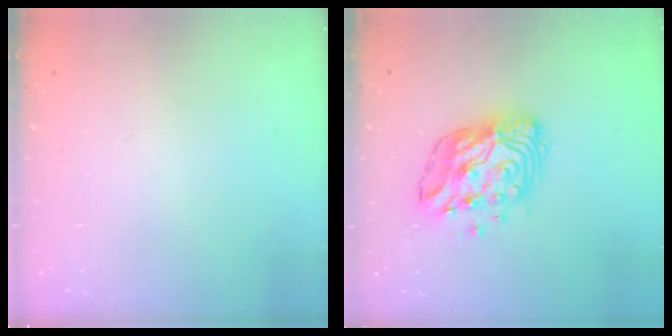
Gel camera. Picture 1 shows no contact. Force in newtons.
{"total": 14.9, "press": 14.8, "slide": 1.4}